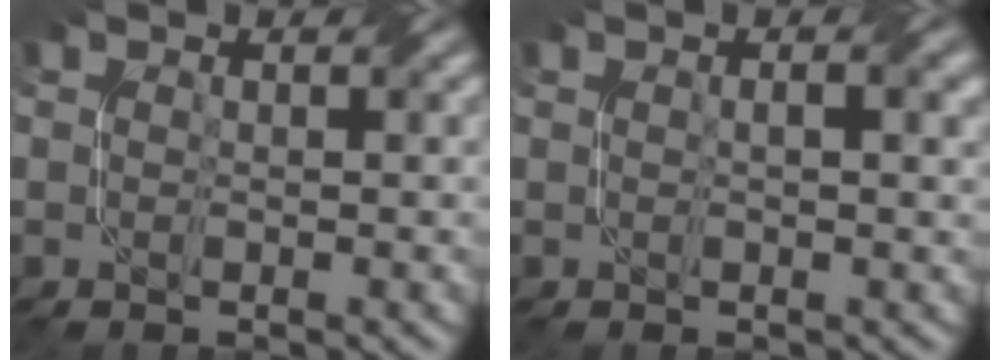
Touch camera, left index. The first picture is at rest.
{"total": 2.4, "force": [0.7, 0.7, 2.2], "torque": [-0.021, -0.001, 0.002]}